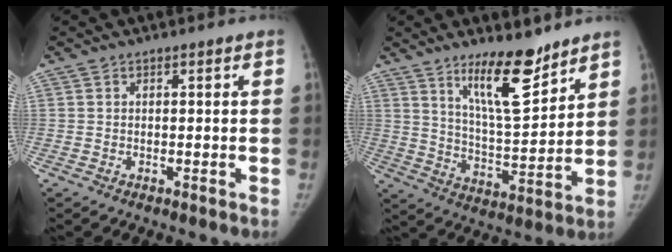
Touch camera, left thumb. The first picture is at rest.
{"total": 13.1, "force": [9.3, 3.4, 8.5], "torque": [-0.119, -0.079, 0.166]}